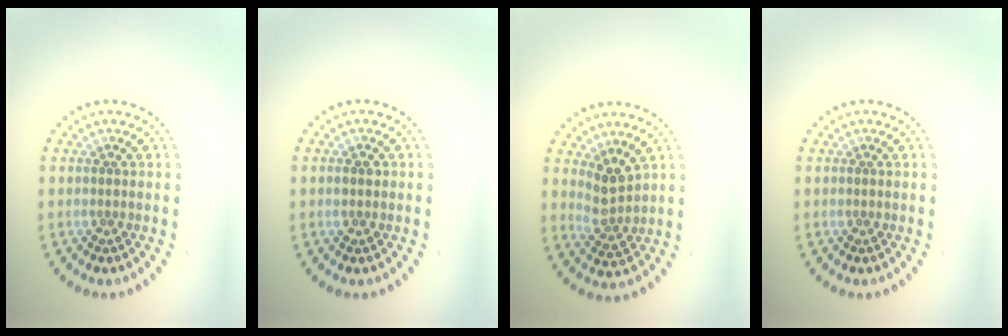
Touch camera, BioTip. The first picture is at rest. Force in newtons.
{"total": 1.2, "press": 1.2, "slide": 0.0}
{"total": 2.5, "press": 2.0, "slide": 1.6}
{"total": 0.0}